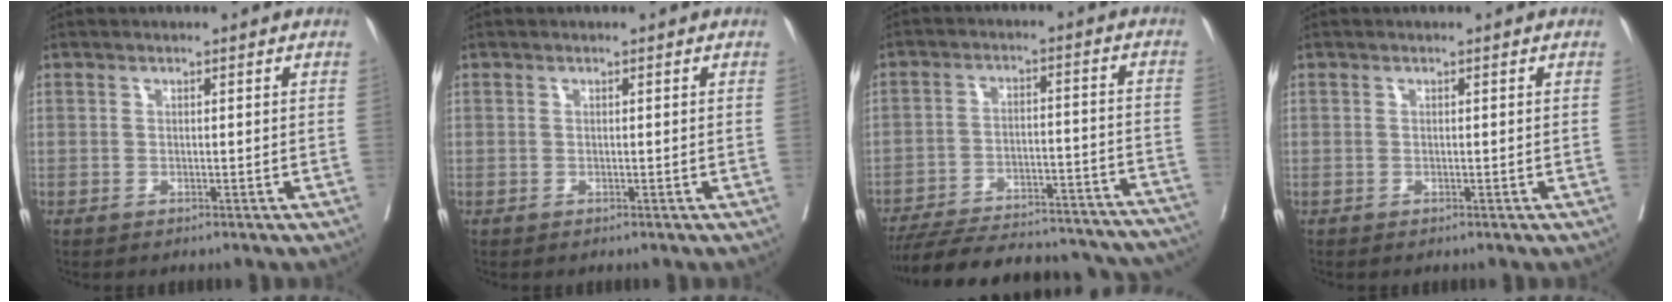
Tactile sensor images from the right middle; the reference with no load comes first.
{"total": 0.0}
{"total": 31.9, "force": [-28.8, 6.3, 12.4], "torque": [-0.166, -0.026, -0.377]}
{"total": 0.0}